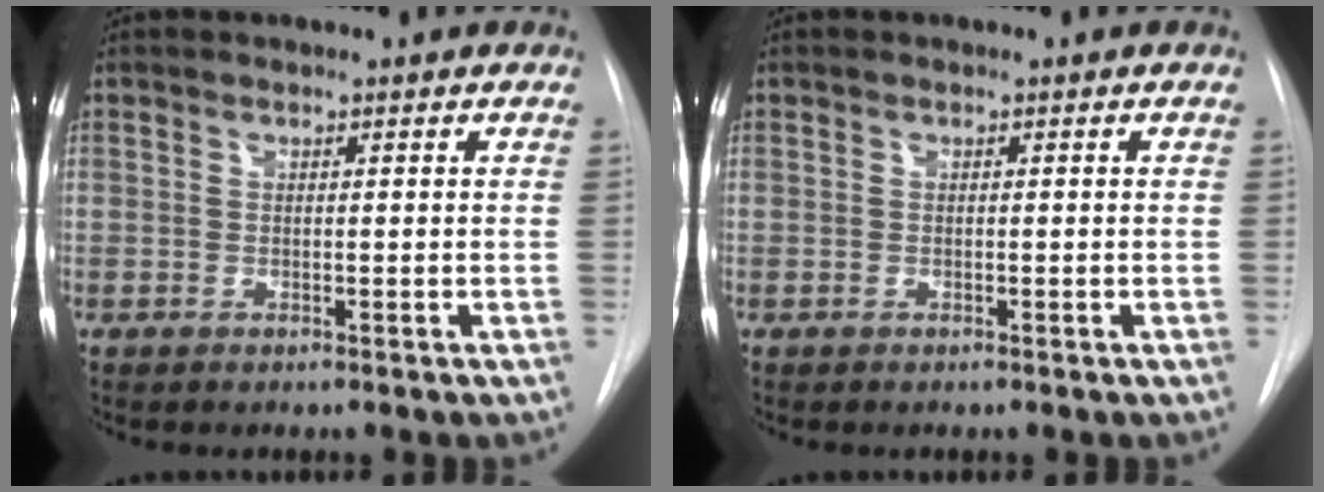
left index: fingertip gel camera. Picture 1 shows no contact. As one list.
[{"total": 0.0}]